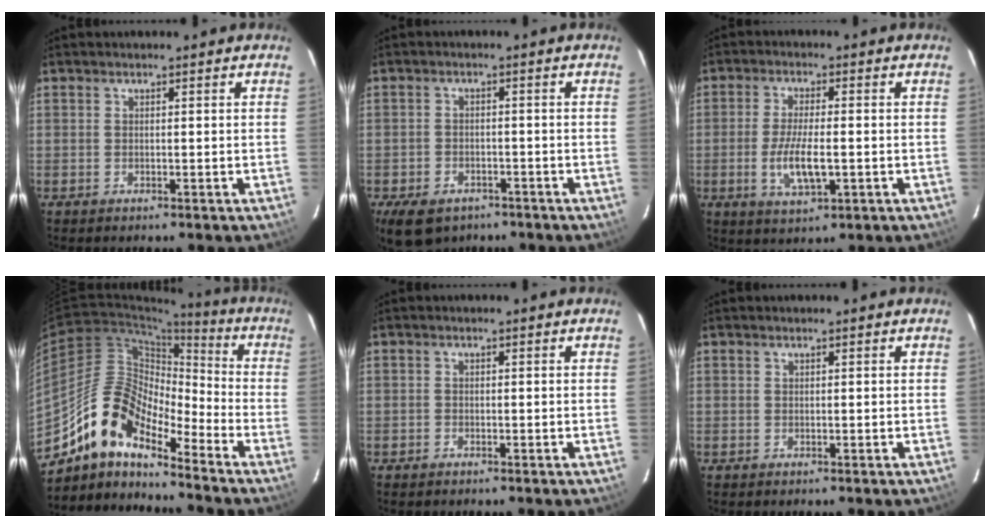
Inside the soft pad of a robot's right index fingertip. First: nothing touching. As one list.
[{"total": 9.9, "force": [-6.4, 6.1, 4.5], "torque": [-0.105, -0.004, -0.095]}, {"total": 7.8, "force": [-1.8, 2.5, 7.1], "torque": [-0.143, -0.009, -0.031]}, {"total": 14.2, "force": [-11.3, 4.4, 7.4], "torque": [-0.128, 0.008, -0.224]}, {"total": 0.7, "force": [-0.6, 0.4, 0.0], "torque": [-0.003, 0.002, -0.014]}, {"total": 0.0}]